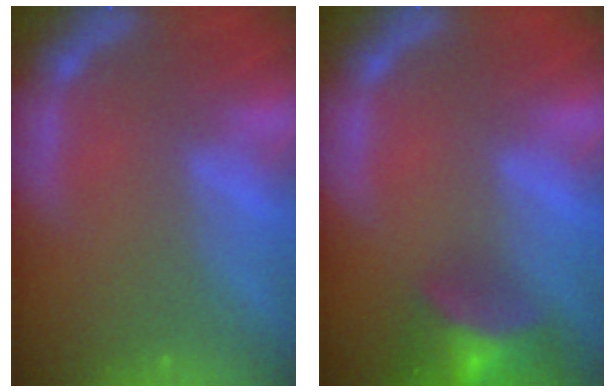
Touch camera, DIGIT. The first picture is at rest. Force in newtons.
{"total": 7.5}